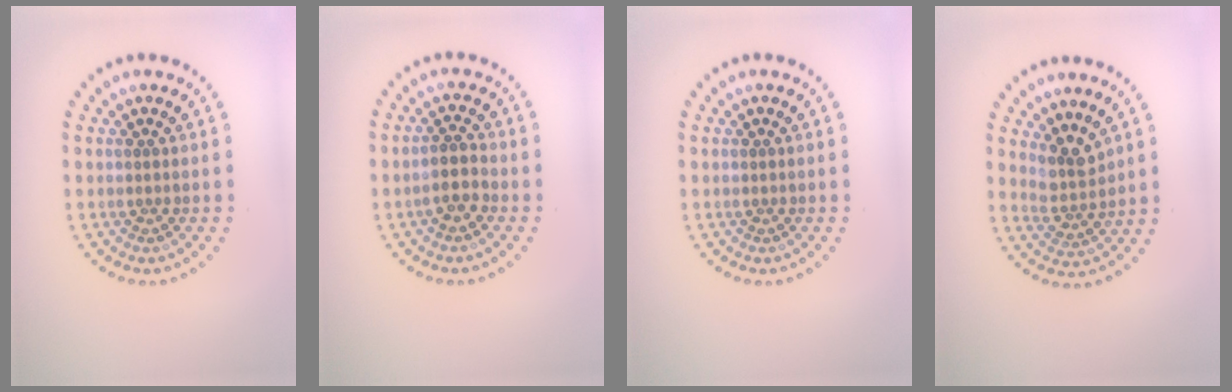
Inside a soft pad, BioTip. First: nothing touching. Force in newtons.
{"total": 2.3, "press": 2.0, "slide": 1.2}
{"total": 0.0}
{"total": 2.6, "press": 2.0, "slide": 1.8}